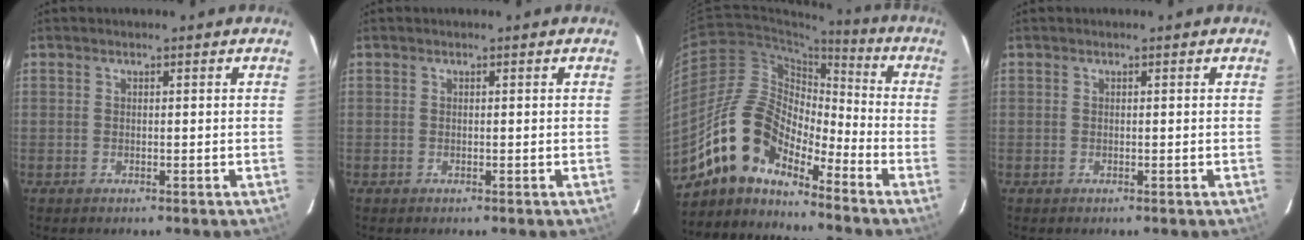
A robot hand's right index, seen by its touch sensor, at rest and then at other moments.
{"total": 0.0}
{"total": 13.3, "force": [-10.6, 5.2, 6.2], "torque": [-0.109, 0.018, -0.210]}
{"total": 0.0}